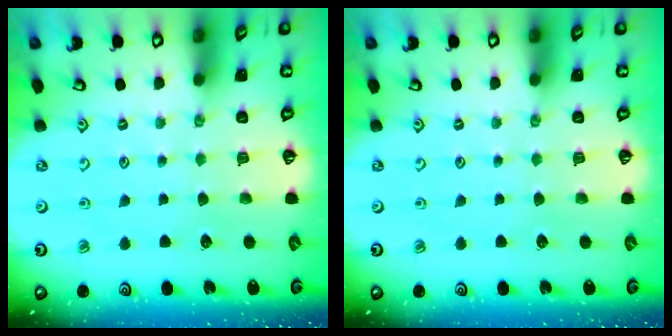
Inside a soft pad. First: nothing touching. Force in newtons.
{"total": 0.0}